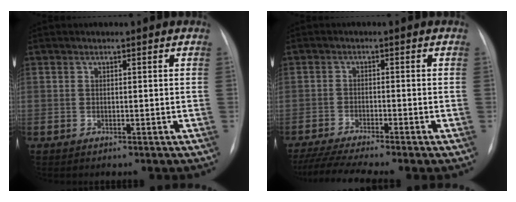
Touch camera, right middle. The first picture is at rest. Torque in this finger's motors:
{"motor_torque": [1.08, -1.06, 0.14, 0.06]}